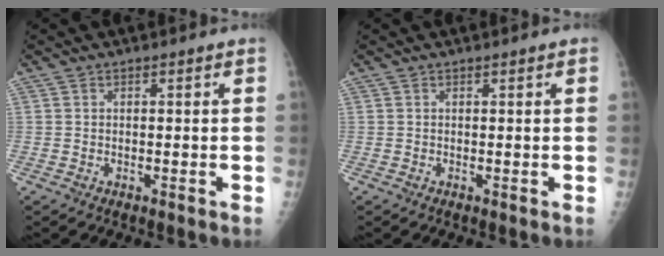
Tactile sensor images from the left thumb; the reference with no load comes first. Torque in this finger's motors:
{"motor_torque": [-0.49, -0.30, -0.45, -0.09, 0.01]}